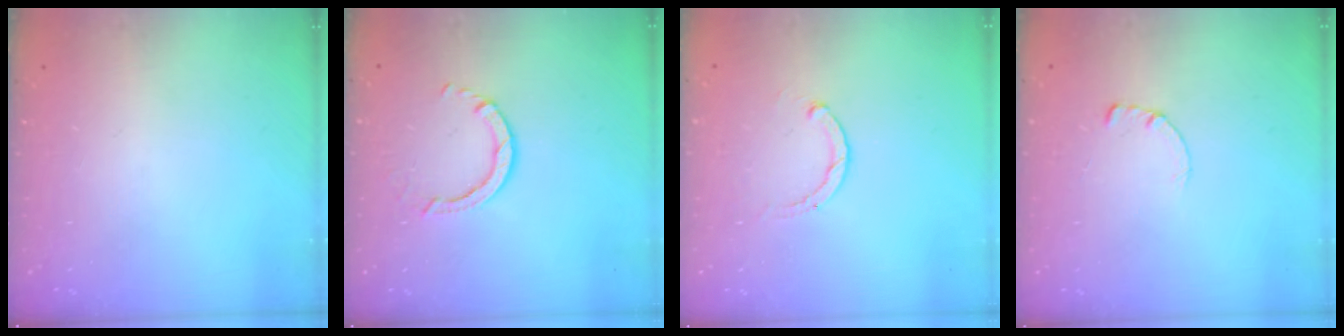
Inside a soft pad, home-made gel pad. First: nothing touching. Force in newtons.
{"total": 3.0, "press": 3.0, "slide": 0.4}
{"total": 1.1, "press": 1.0, "slide": 0.3}
{"total": 0.7, "press": 0.7, "slide": 0.2}